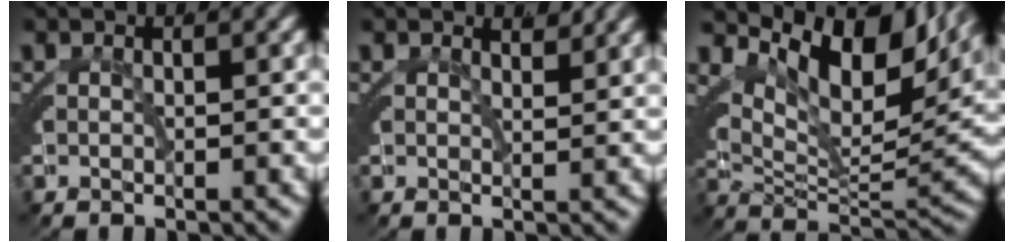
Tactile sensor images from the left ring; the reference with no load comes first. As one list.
[{"total": 1.3, "force": [1.1, 0.4, 0.6], "torque": [-0.004, -0.010, 0.022]}, {"total": 12.3, "force": [6.3, 5.0, 9.3], "torque": [-0.131, 0.016, 0.099]}]